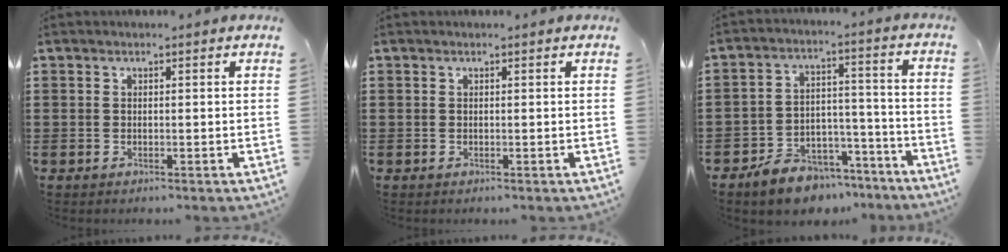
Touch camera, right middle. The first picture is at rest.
{"total": 0.0}
{"total": 7.3, "force": [-6.6, 2.9, 1.3], "torque": [-0.023, 0.033, -0.125]}